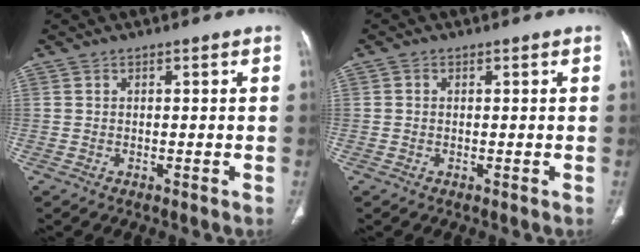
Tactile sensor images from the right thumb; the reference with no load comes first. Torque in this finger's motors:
{"motor_torque": [-0.43, 0.16, -0.21, -0.01, 0.05]}